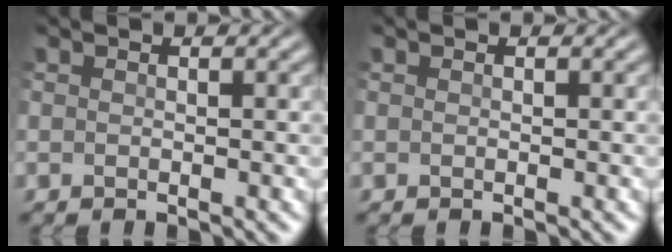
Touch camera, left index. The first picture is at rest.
{"total": 0.0}